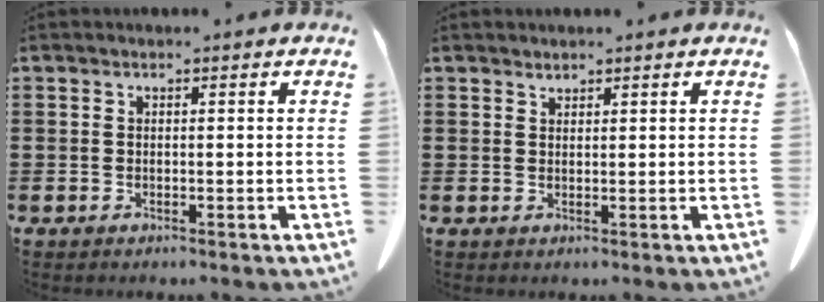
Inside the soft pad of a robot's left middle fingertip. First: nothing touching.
{"total": 1.1, "force": [1.1, 0.2, 0.0], "torque": [-0.003, -0.003, 0.024]}